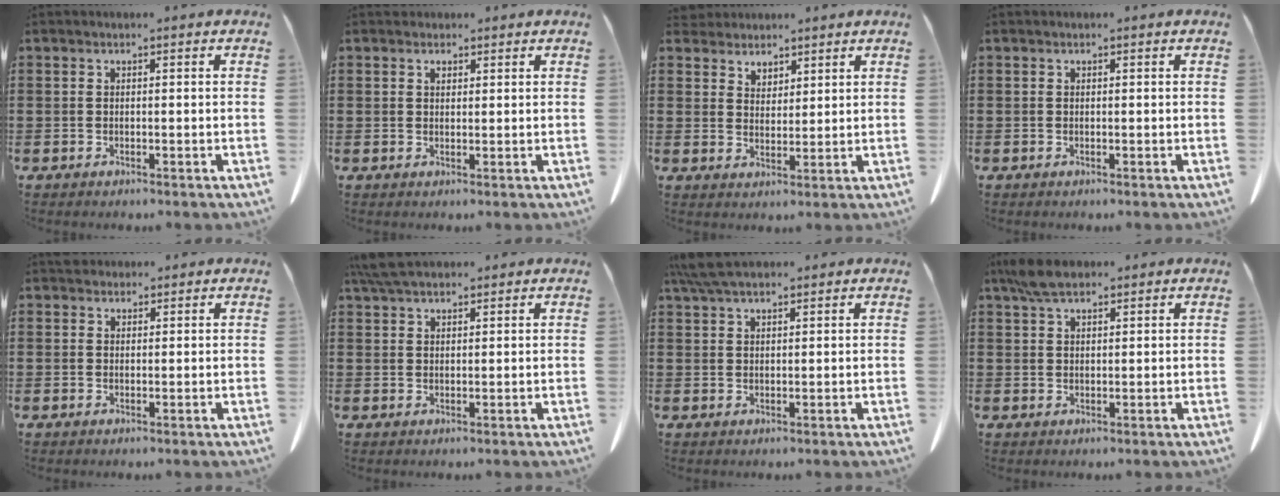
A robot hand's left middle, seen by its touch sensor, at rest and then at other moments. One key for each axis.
{"total": 1.2, "fx": 1.0, "fy": 0.6, "fz": 0.2, "tx": 0.002, "ty": -0.003, "tz": 0.020}
{"total": 3.6, "fx": 3.2, "fy": 1.7, "fz": -0.2, "tx": -0.008, "ty": -0.002, "tz": 0.061}
{"total": 0.0}
{"total": 1.9, "fx": 1.7, "fy": 0.9, "fz": 0.1, "tx": 0.001, "ty": 0.001, "tz": 0.032}
{"total": 4.7, "fx": 4.0, "fy": 1.1, "fz": 2.2, "tx": -0.053, "ty": -0.003, "tz": 0.077}
{"total": 5.1, "fx": 4.1, "fy": 1.1, "fz": 2.7, "tx": -0.064, "ty": -0.002, "tz": 0.078}
{"total": 4.5, "fx": 3.5, "fy": 1.7, "fz": 2.3, "tx": -0.055, "ty": 0.001, "tz": 0.066}